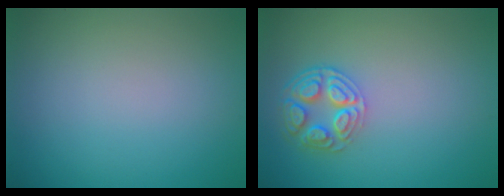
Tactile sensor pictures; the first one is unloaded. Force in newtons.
{"total": 4.3, "press": 3.4, "slide": 2.5}